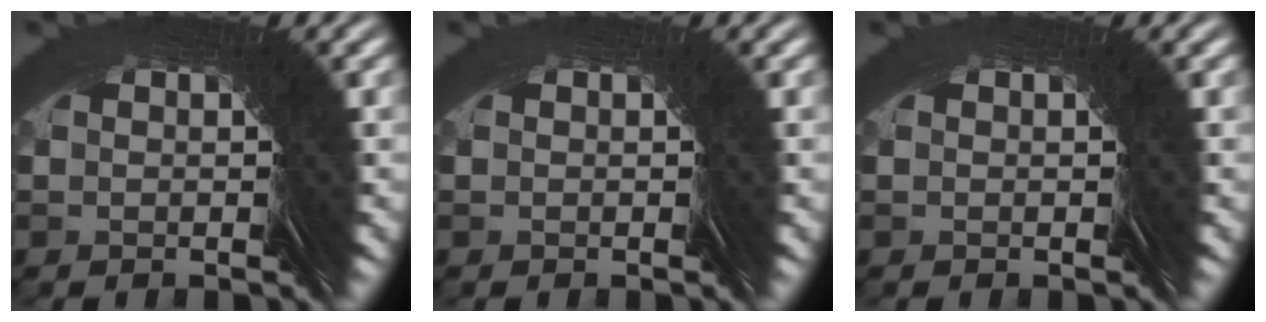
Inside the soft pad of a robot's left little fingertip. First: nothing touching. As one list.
[{"total": 0.0}, {"total": 0.0}]